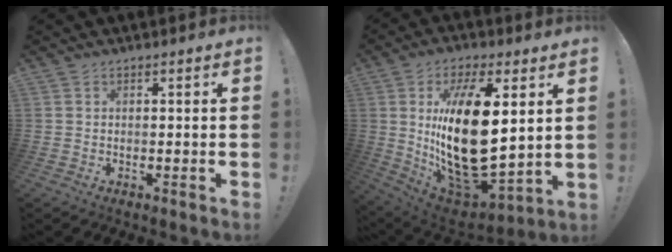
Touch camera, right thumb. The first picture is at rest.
{"total": 24.9, "force": [4.7, 11.7, 21.5], "torque": [-0.412, -0.045, 0.089]}